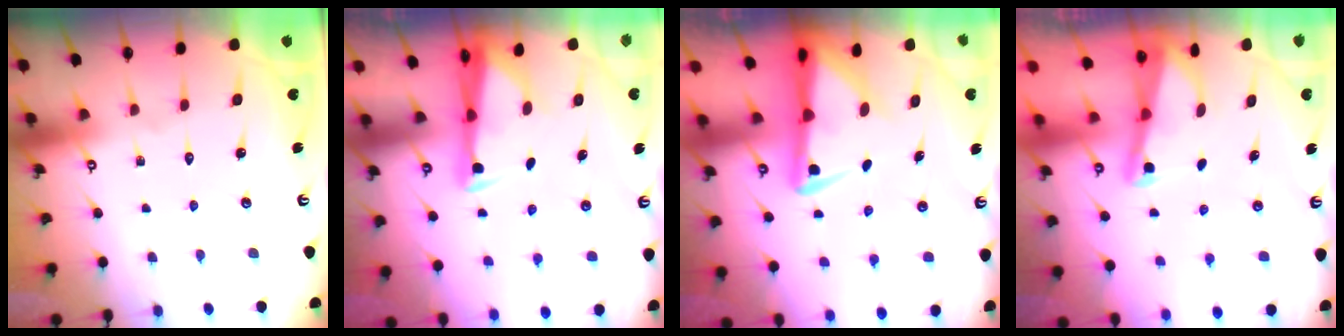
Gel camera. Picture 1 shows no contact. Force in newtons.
{"total": 2.9, "press": 2.8, "slide": 0.9}
{"total": 4.8, "press": 4.7, "slide": 0.9}
{"total": 2.2, "press": 2.1, "slide": 0.3}